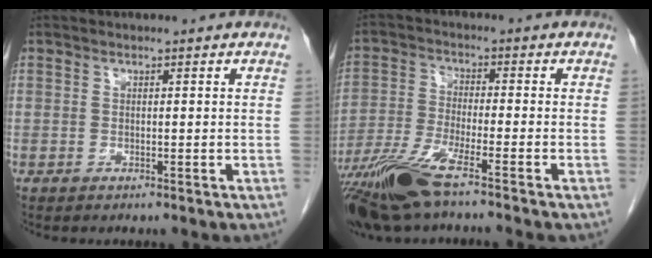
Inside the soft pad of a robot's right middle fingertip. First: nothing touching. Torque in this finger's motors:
{"motor_torque": [0.43, -0.73, 0.26, 0.11]}